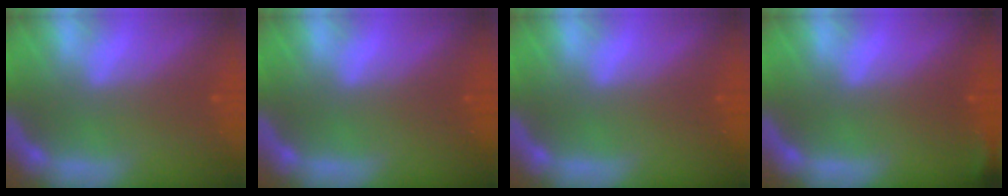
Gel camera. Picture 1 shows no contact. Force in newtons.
{"total": 0.0}
{"total": 0.0}
{"total": 1.9}